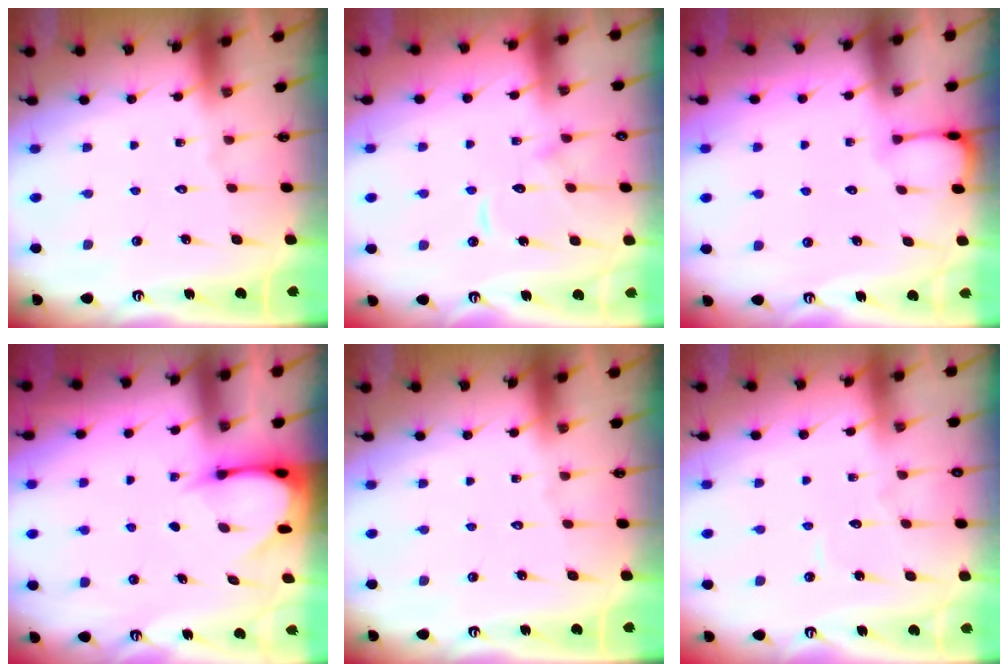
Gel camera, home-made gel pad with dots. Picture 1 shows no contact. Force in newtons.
{"total": 9.5, "press": 9.5, "slide": 0.8}
{"total": 2.0, "press": 2.0, "slide": 0.3}
{"total": 3.8, "press": 3.8, "slide": 0.4}
{"total": 0.0}
{"total": 3.5, "press": 3.5, "slide": 0.2}